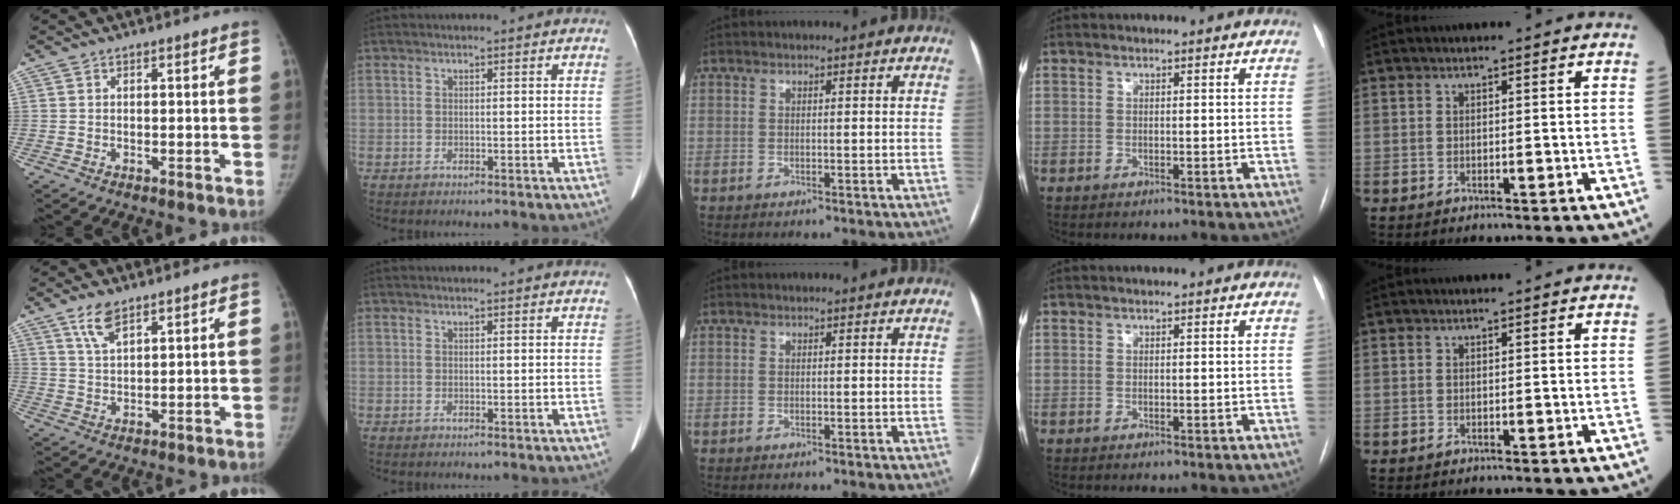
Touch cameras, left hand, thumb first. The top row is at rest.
{"thumb": {"total": 5.0, "force": [3.4, 1.9, 3.1], "torque": [-0.056, -0.015, 0.071]}, "index": {"total": 1.1, "force": [1.0, 0.0, 0.3], "torque": [-0.011, 0.005, 0.010]}}